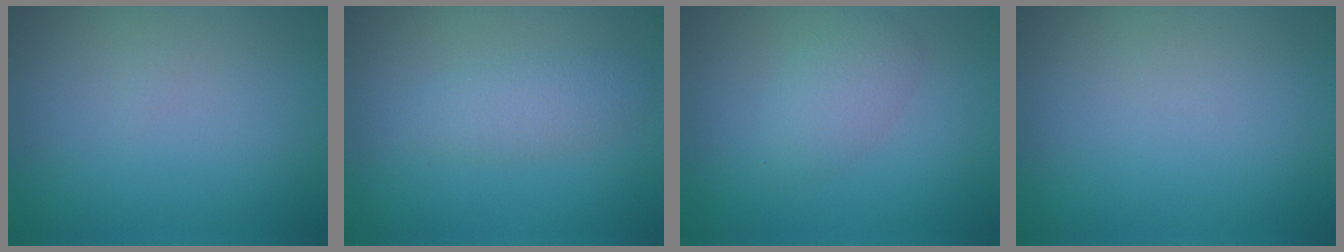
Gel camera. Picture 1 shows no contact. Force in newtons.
{"total": 2.3, "press": 2.3, "slide": 0.0}
{"total": 2.4, "press": 2.4, "slide": 0.1}
{"total": 0.0}